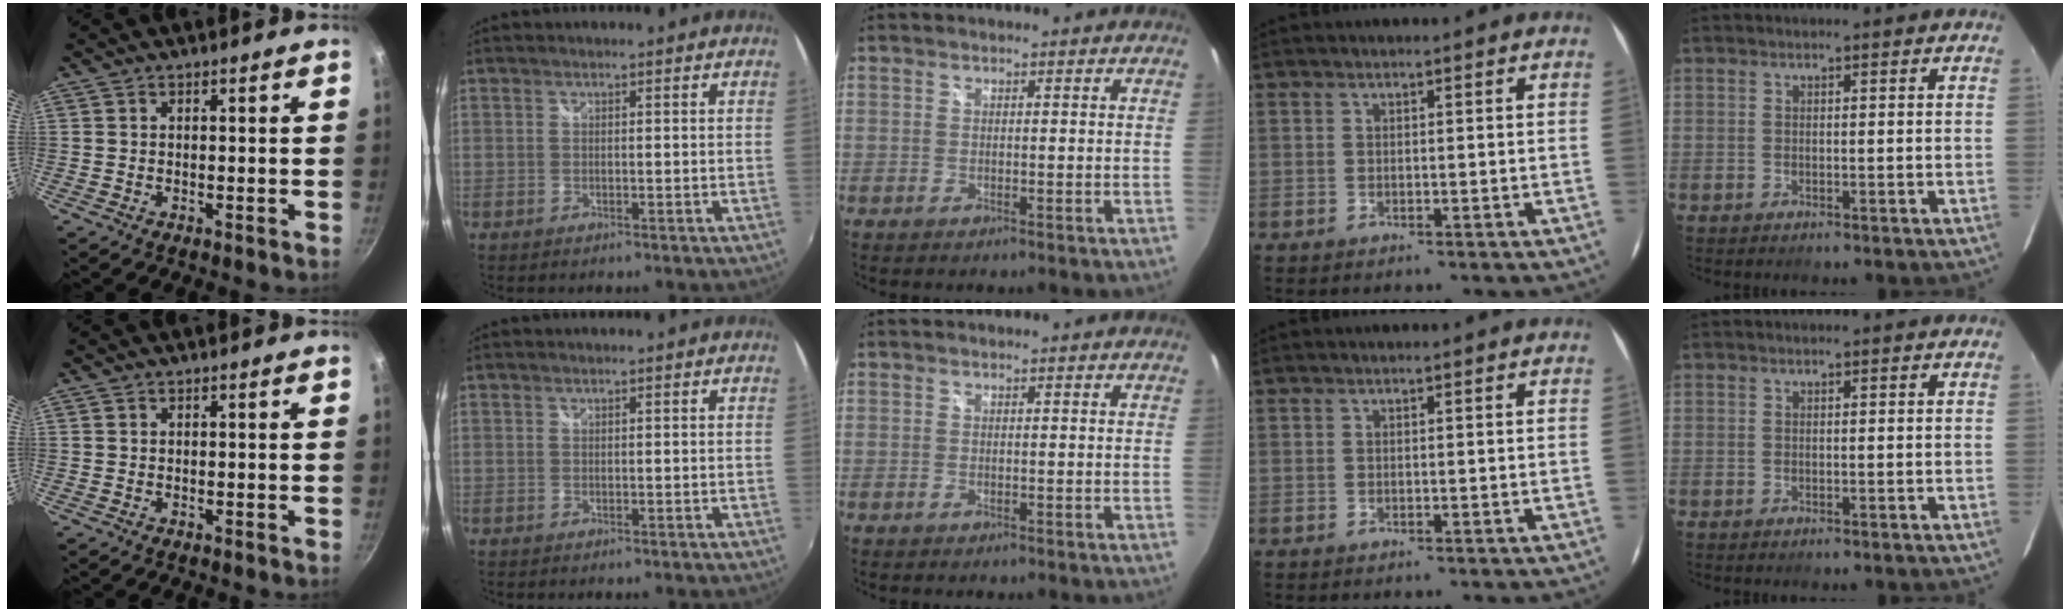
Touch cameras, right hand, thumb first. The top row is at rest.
{}